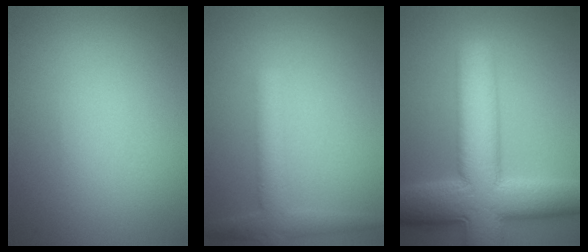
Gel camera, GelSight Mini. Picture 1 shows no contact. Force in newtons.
{"total": 3.0, "press": 3.0, "slide": 0.1}
{"total": 12.2, "press": 12.2, "slide": 0.6}